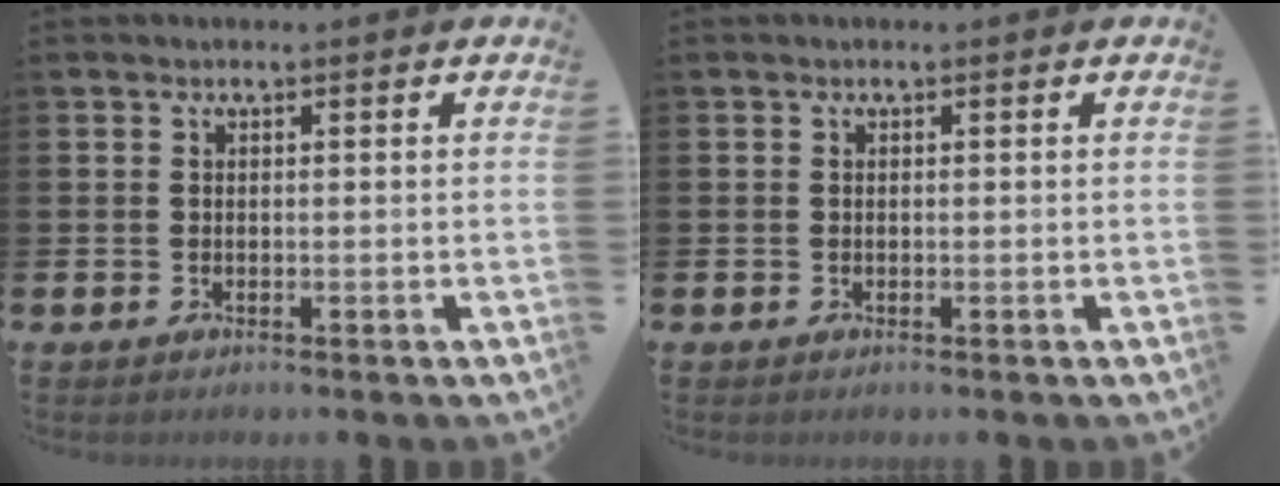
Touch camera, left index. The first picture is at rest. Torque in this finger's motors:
{"motor_torque": [-0.32, 0.03, -0.09, -0.01]}